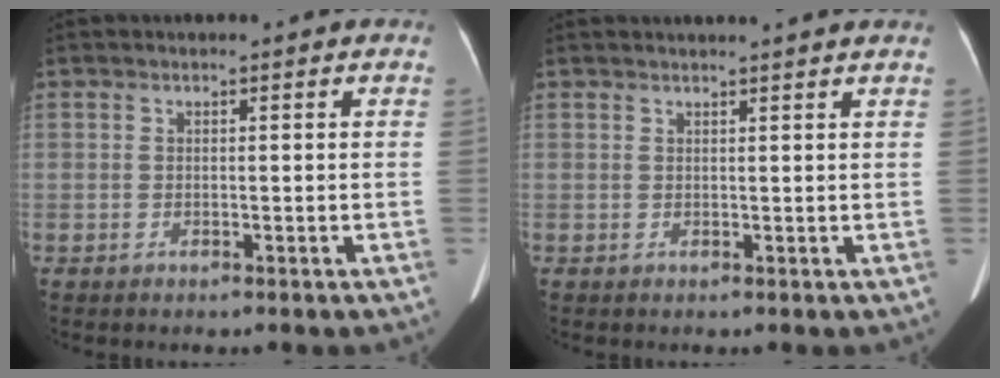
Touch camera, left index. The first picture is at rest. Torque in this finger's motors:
{"motor_torque": [-0.41, -0.62, 0.02, 0.04]}